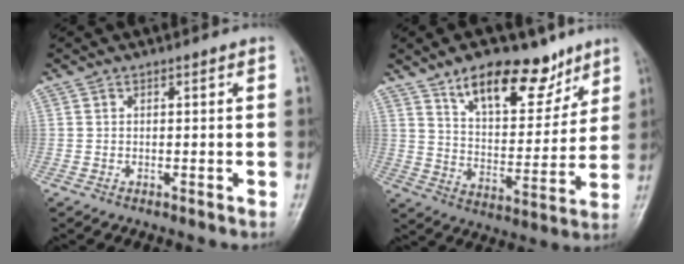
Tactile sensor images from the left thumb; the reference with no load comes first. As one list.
[{"total": 16.3, "force": [10.7, 7.9, 9.4], "torque": [-0.094, -0.062, 0.177]}]